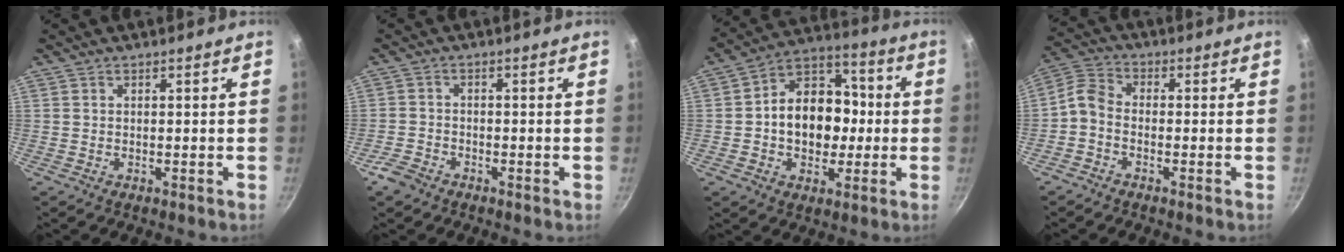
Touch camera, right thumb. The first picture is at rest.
{"total": 3.5, "force": [-2.5, 1.9, 1.4], "torque": [-0.031, 0.021, -0.050]}
{"total": 15.6, "force": [-0.6, 11.9, 10.1], "torque": [-0.114, 0.033, -0.023]}
{"total": 4.9, "force": [-2.0, 3.2, 3.1], "torque": [-0.072, 0.034, -0.055]}